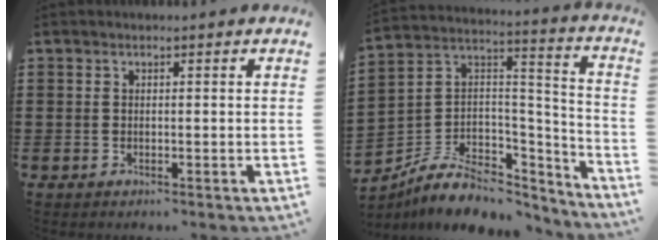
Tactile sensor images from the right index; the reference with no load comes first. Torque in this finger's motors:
{"motor_torque": [-1.88, 0.26, -0.55, -0.21]}